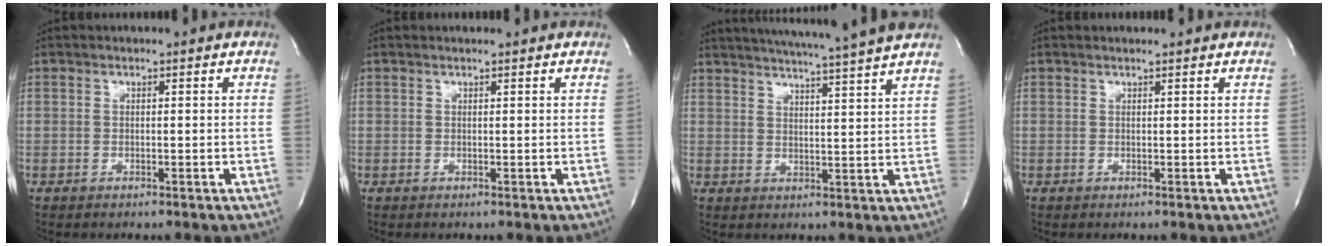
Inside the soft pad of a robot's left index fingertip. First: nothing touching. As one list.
[{"total": 1.0, "force": [1.0, -0.1, 0.2], "torque": [-0.010, 0.003, 0.015]}, {"total": 14.3, "force": [12.7, -1.8, 6.3], "torque": [-0.108, -0.023, 0.165]}, {"total": 1.6, "force": [1.6, -0.1, 0.3], "torque": [-0.011, 0.005, 0.021]}]